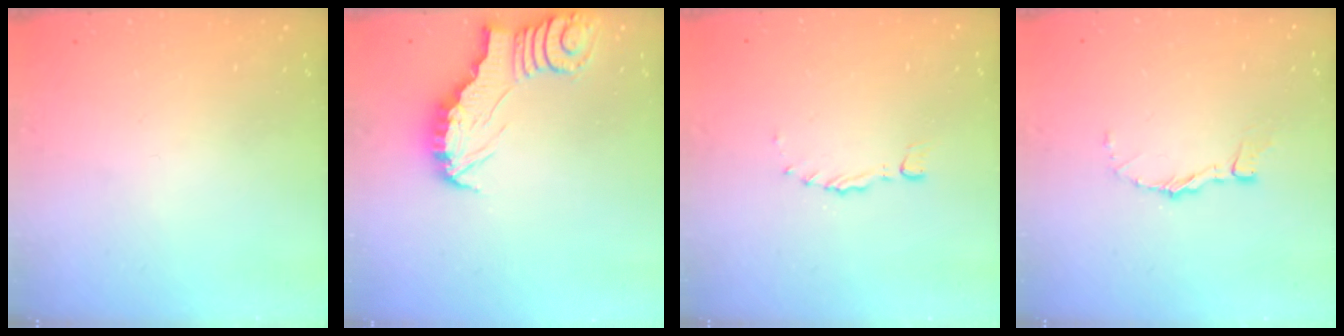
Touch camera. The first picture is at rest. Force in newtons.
{"total": 2.6, "press": 2.6, "slide": 0.2}
{"total": 0.0}
{"total": 3.3, "press": 3.3, "slide": 0.4}